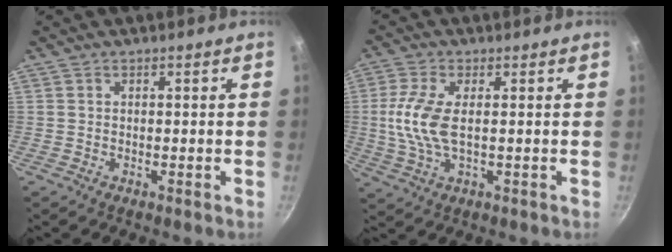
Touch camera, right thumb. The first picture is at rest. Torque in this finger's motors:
{"motor_torque": [0.74, 0.37, 0.95, -0.40, 0.34]}